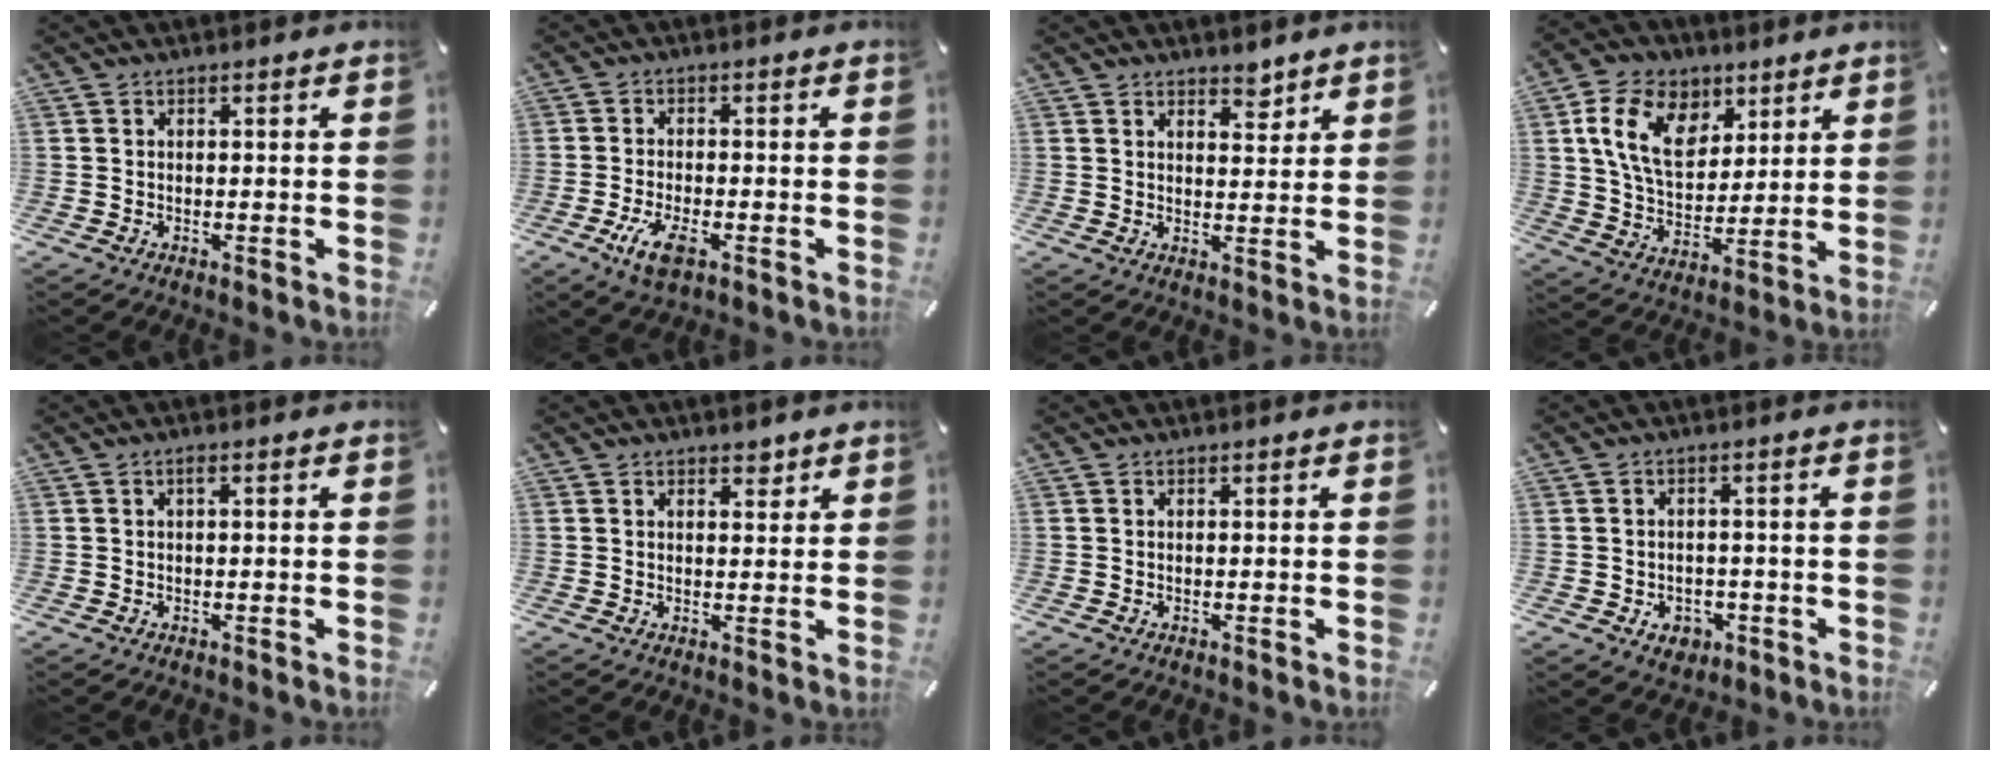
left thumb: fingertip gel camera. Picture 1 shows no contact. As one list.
[{"total": 6.3, "force": [-2.7, 2.8, 5.0], "torque": [-0.110, -0.002, -0.048]}, {"total": 3.7, "force": [3.1, 1.9, 0.9], "torque": [0.016, -0.027, 0.049]}, {"total": 14.1, "force": [6.1, 9.9, 7.9], "torque": [-0.154, -0.007, 0.116]}, {"total": 1.1, "force": [0.2, 0.2, 1.1], "torque": [-0.022, 0.002, 0.003]}, {"total": 2.4, "force": [1.7, 1.5, 0.7], "torque": [0.007, -0.009, 0.025]}, {"total": 0.0}, {"total": 4.5, "force": [-1.6, 3.8, 1.9], "torque": [-0.015, 0.002, -0.029]}]